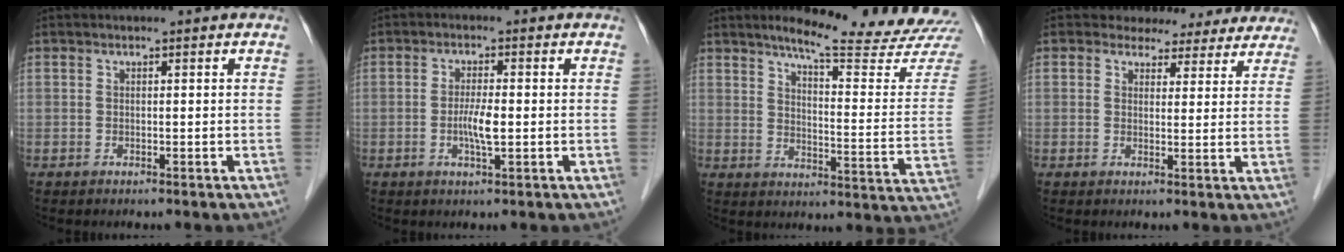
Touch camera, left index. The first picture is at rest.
{"total": 3.5, "force": [-0.6, 0.4, 3.4], "torque": [-0.071, -0.003, -0.012]}
{"total": 19.4, "force": [17.7, -0.8, 7.7], "torque": [-0.112, -0.098, 0.215]}
{"total": 10.4, "force": [9.3, 4.5, 1.4], "torque": [0.015, 0.001, 0.083]}